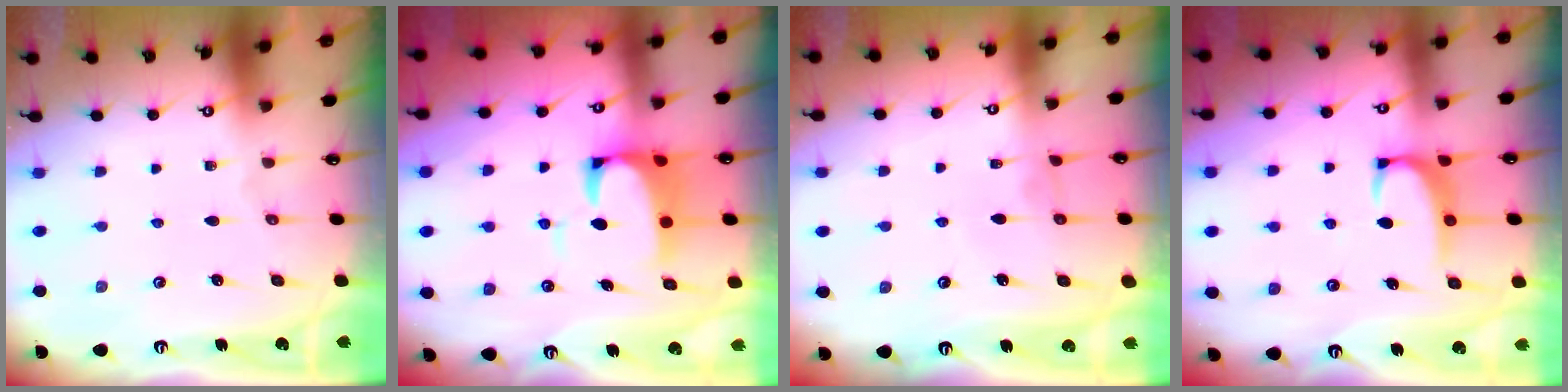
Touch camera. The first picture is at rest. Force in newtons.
{"total": 5.8, "press": 5.7, "slide": 1.3}
{"total": 0.6, "press": 0.4, "slide": 0.5}
{"total": 2.3, "press": 2.3, "slide": 0.6}